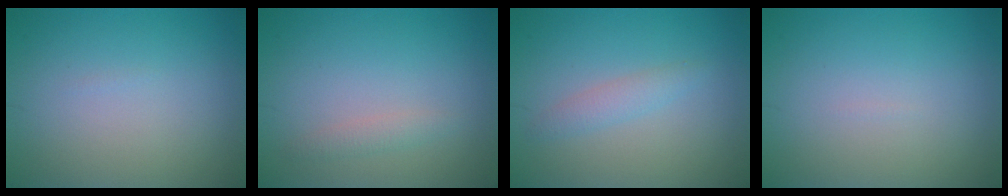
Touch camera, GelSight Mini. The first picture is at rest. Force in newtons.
{"total": 1.1, "press": 1.1, "slide": 0.0}
{"total": 1.5, "press": 1.5, "slide": 0.1}
{"total": 0.0}